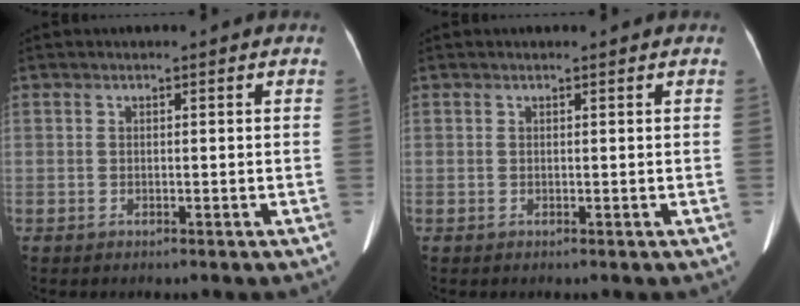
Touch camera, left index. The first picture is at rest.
{"total": 0.7, "force": [0.6, 0.0, 0.2], "torque": [-0.008, 0.004, 0.011]}